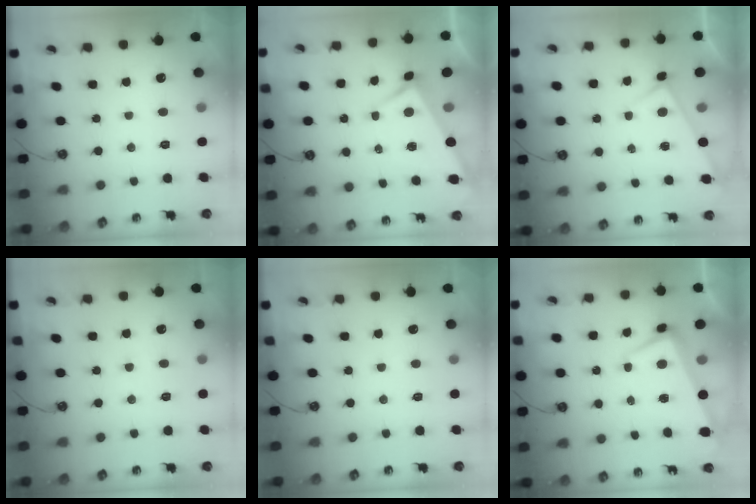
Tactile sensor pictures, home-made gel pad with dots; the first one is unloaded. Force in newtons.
{"total": 3.6, "press": 3.6, "slide": 0.4}
{"total": 4.5, "press": 4.5, "slide": 0.2}
{"total": 1.8, "press": 1.8, "slide": 0.3}
{"total": 2.5, "press": 2.5, "slide": 0.2}
{"total": 2.4, "press": 2.3, "slide": 0.7}